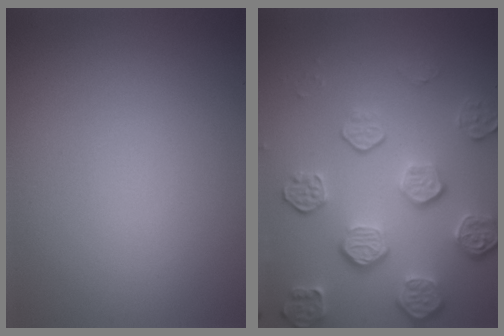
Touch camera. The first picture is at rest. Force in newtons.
{"total": 5.7, "press": 4.3, "slide": 3.7}